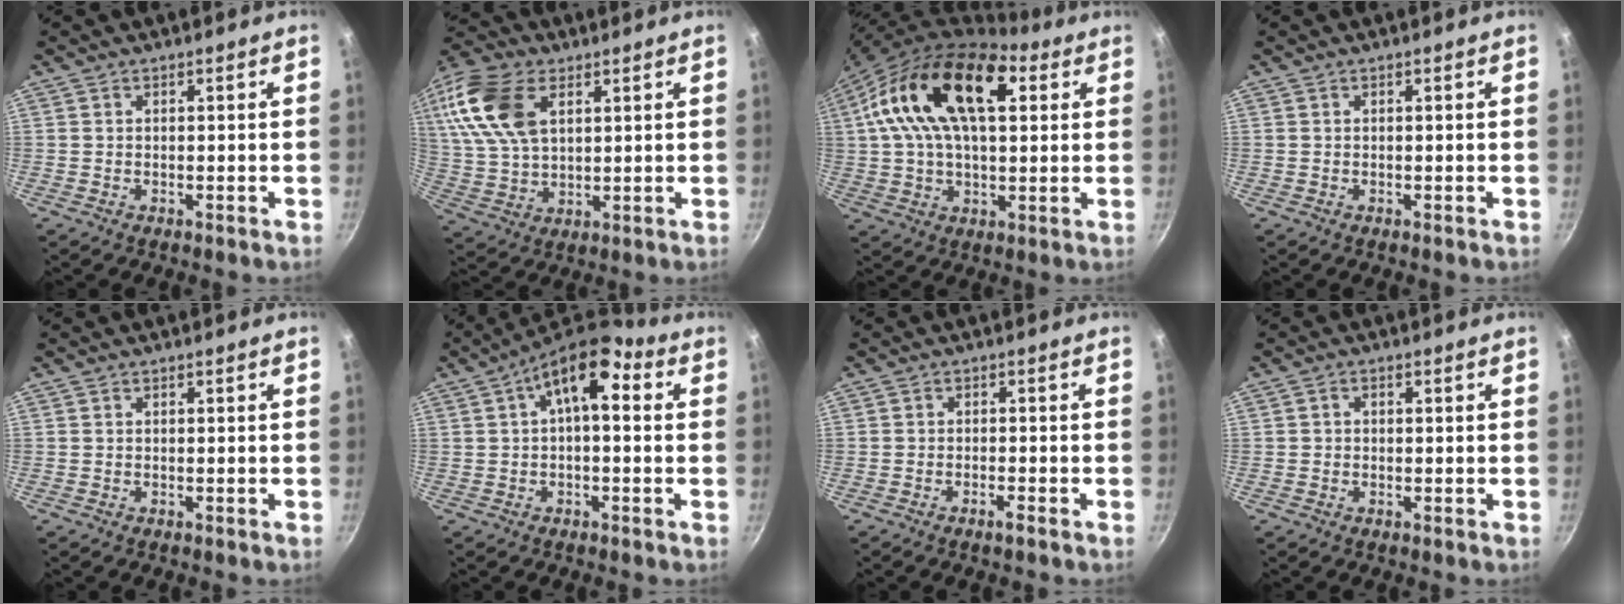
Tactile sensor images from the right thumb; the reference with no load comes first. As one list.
[{"total": 18.5, "force": [6.9, 11.3, 12.9], "torque": [-0.264, 0.000, 0.132]}, {"total": 22.0, "force": [6.2, 12.1, 17.3], "torque": [-0.298, 0.017, 0.089]}, {"total": 0.0}, {"total": 0.0}, {"total": 10.8, "force": [2.9, 5.3, 8.9], "torque": [-0.125, 0.028, 0.033]}, {"total": 1.6, "force": [-1.1, 0.0, 1.2], "torque": [-0.029, 0.010, -0.019]}, {"total": 0.9, "force": [-0.1, 0.8, 0.4], "torque": [-0.007, 0.005, -0.002]}]